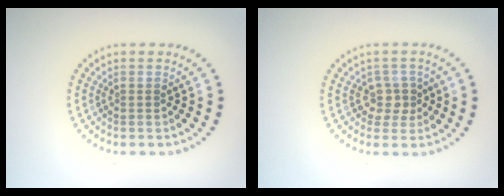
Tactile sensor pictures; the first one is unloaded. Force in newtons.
{"total": 2.0, "press": 1.6, "slide": 1.1}